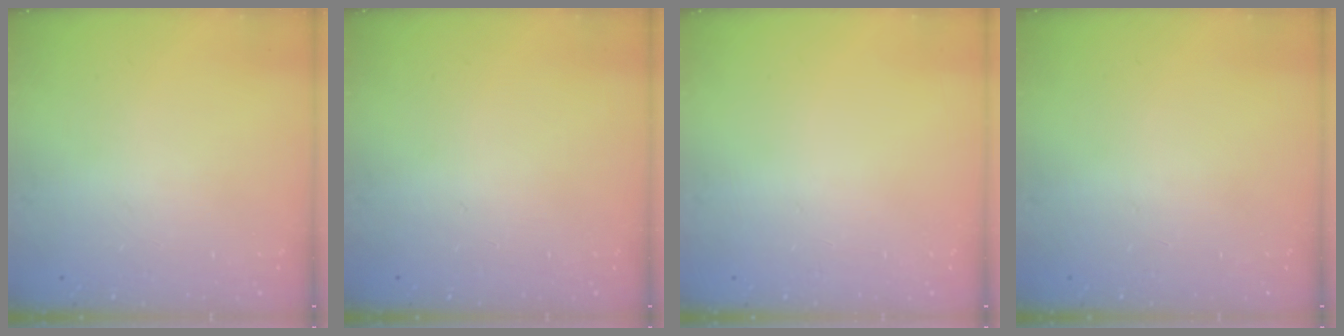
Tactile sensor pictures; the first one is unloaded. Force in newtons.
{"total": 0.0}
{"total": 0.0}
{"total": 0.0}